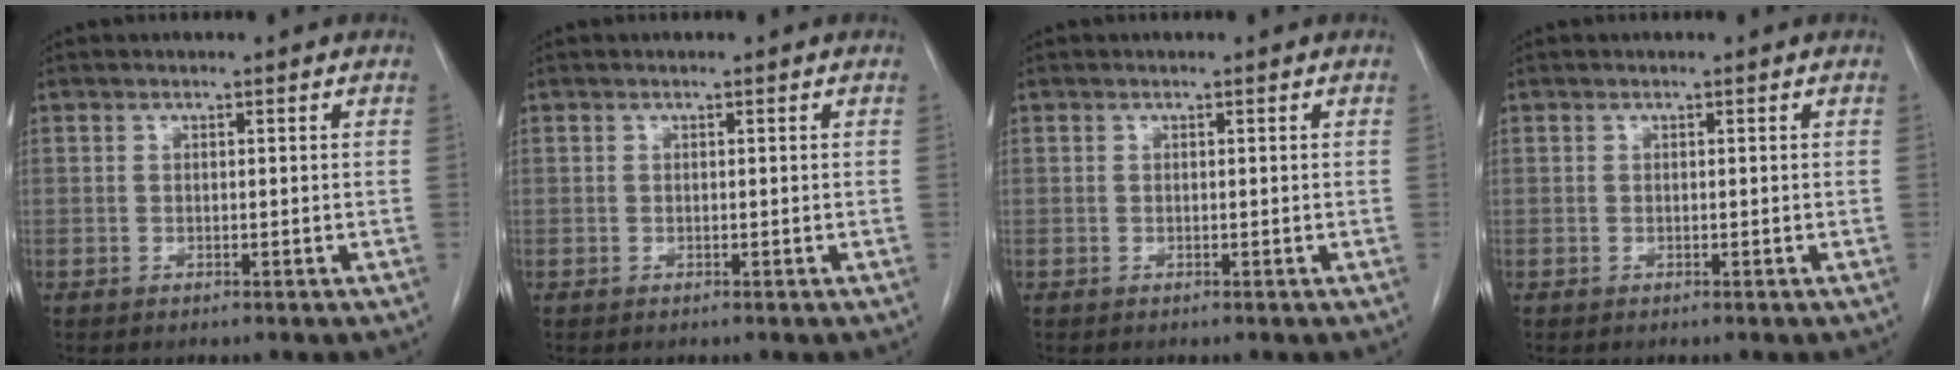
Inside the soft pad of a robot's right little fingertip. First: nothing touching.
{"total": 0.0}
{"total": 0.0}
{"total": 0.0}